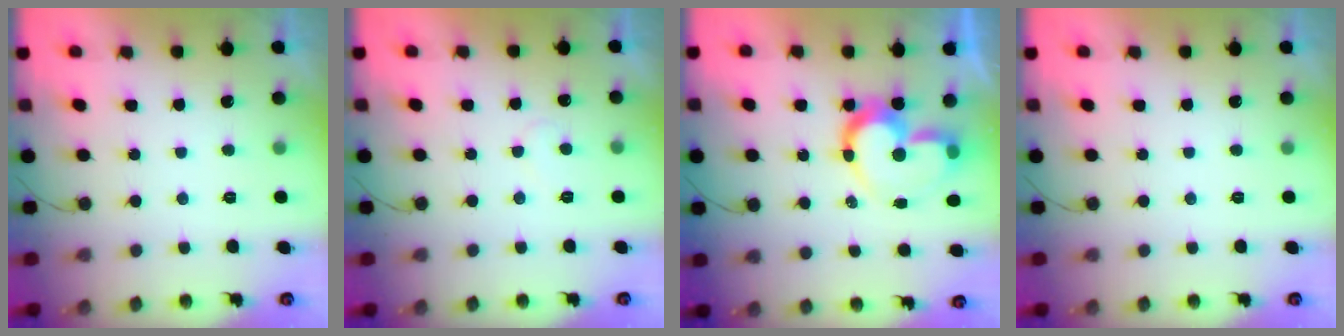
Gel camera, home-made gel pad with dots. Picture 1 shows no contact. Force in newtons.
{"total": 4.5, "press": 4.5, "slide": 0.3}
{"total": 13.3, "press": 13.3, "slide": 1.2}
{"total": 0.0}